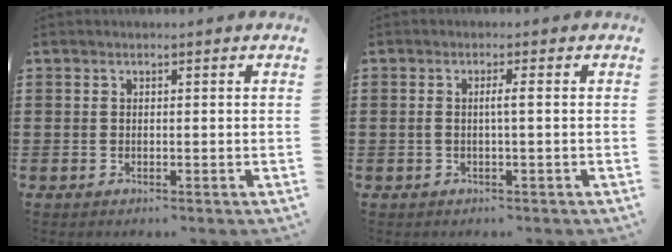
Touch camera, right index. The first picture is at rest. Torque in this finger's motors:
{"motor_torque": [0.39, -0.33, 0.01, 0.06]}